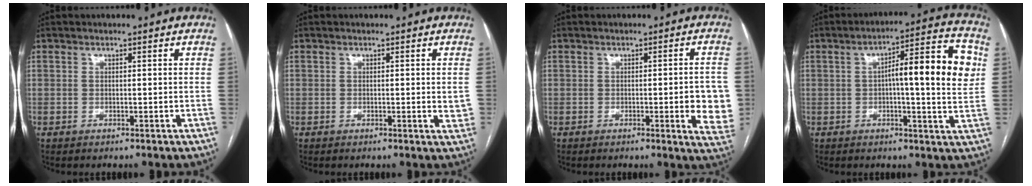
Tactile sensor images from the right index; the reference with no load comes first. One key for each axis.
{"total": 2.3, "fx": 0.0, "fy": 0.6, "fz": 2.3, "tx": -0.030, "ty": -0.004, "tz": 0.000}
{"total": 7.1, "fx": -1.1, "fy": 1.3, "fz": 6.9, "tx": -0.070, "ty": -0.005, "tz": -0.012}
{"total": 13.5, "fx": 1.9, "fy": 2.2, "fz": 13.2, "tx": -0.187, "ty": 0.030, "tz": 0.022}